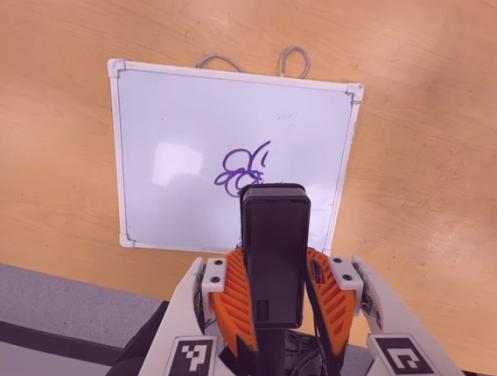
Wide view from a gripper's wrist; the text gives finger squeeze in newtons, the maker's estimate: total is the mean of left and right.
{"total": 8.5, "left": 6.7, "right": 10.2}